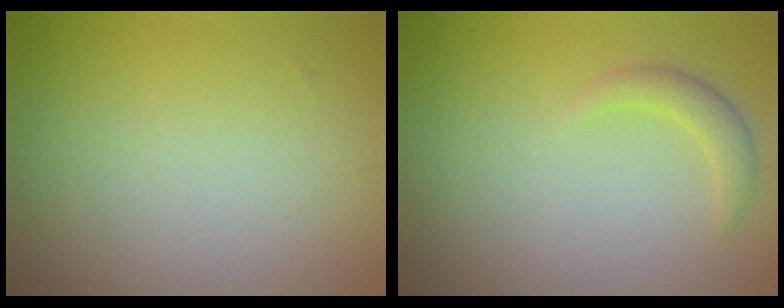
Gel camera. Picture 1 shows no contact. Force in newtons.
{"total": 1.5, "press": 1.5, "slide": 0.1}